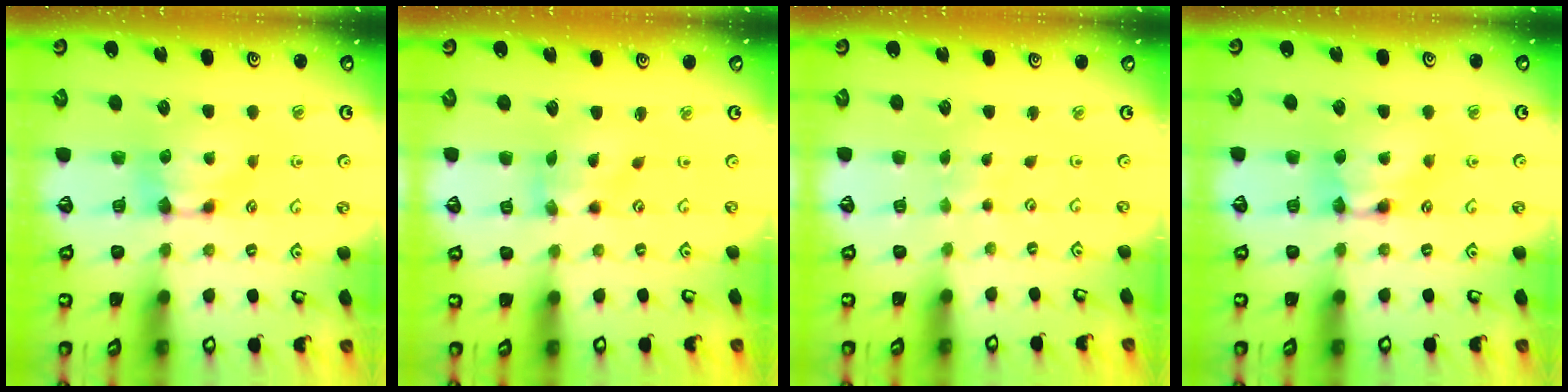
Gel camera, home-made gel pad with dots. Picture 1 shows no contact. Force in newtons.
{"total": 1.9, "press": 1.3, "slide": 1.4}
{"total": 4.8, "press": 4.8, "slide": 0.1}
{"total": 1.8, "press": 1.8, "slide": 0.1}